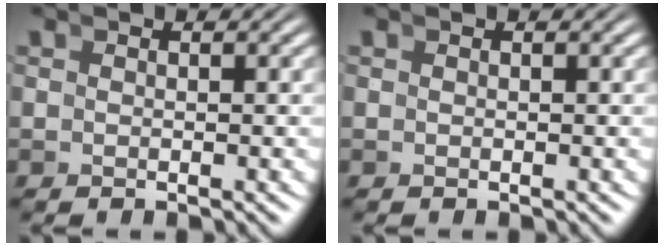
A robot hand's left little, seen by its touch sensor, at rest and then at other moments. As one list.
[{"total": 0.0}]